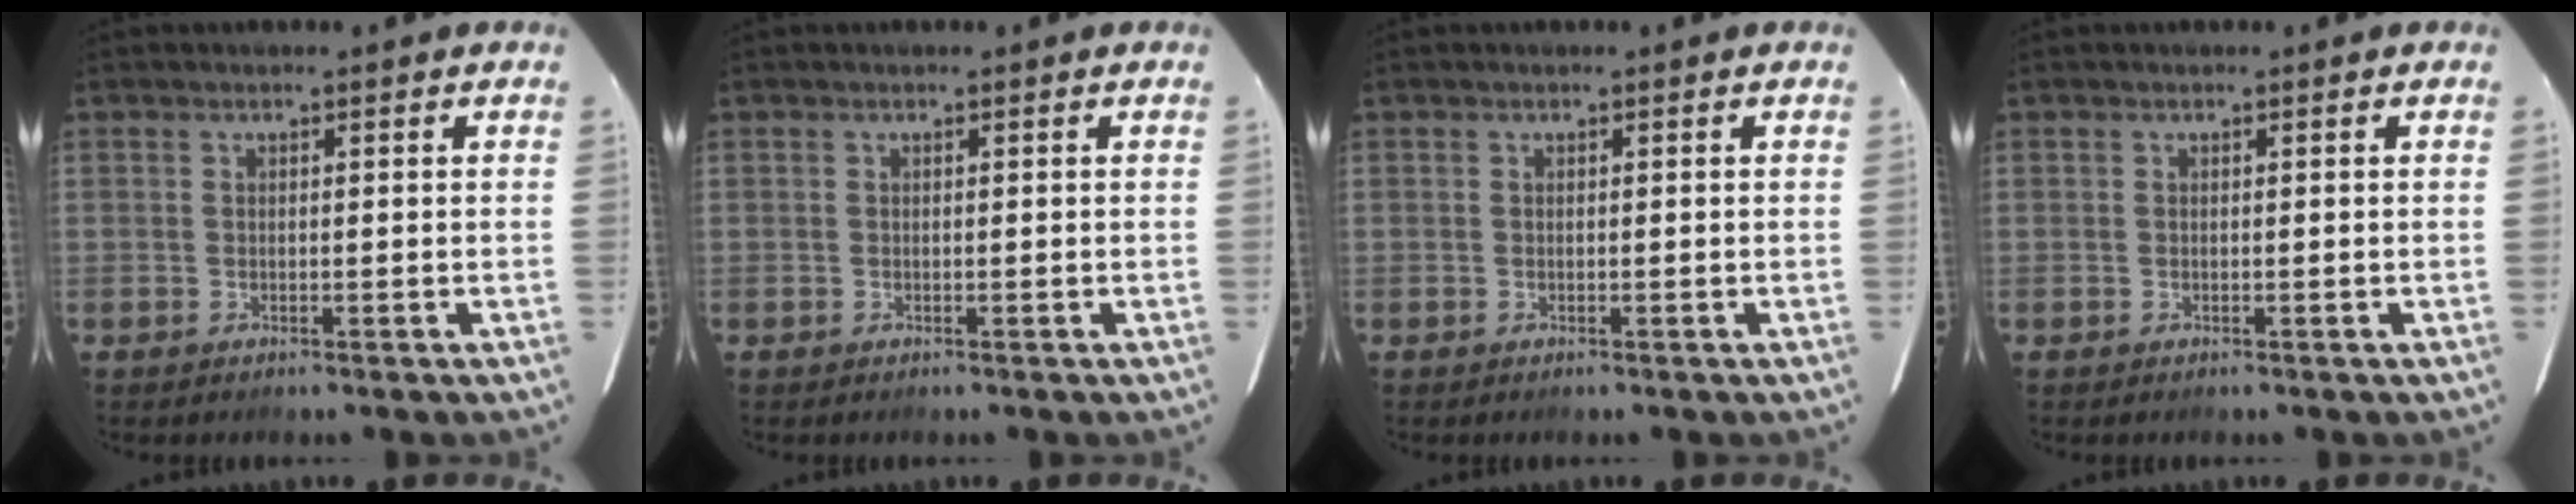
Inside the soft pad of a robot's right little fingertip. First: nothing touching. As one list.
[{"total": 0.0}, {"total": 0.0}, {"total": 0.0}]